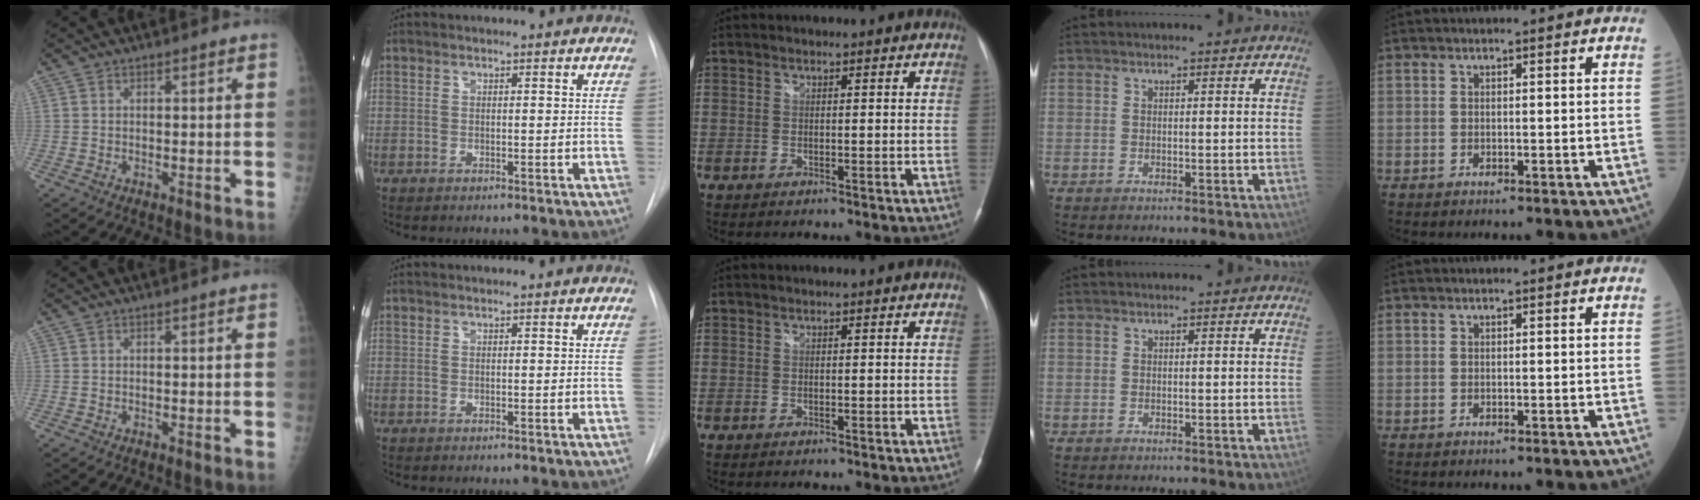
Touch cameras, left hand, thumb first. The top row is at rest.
{}